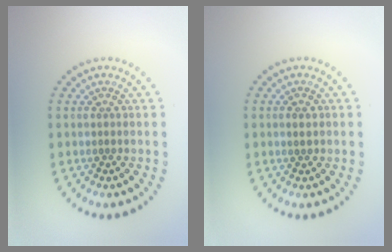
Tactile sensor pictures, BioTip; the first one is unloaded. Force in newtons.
{"total": 0.9, "press": 0.9, "slide": 0.1}